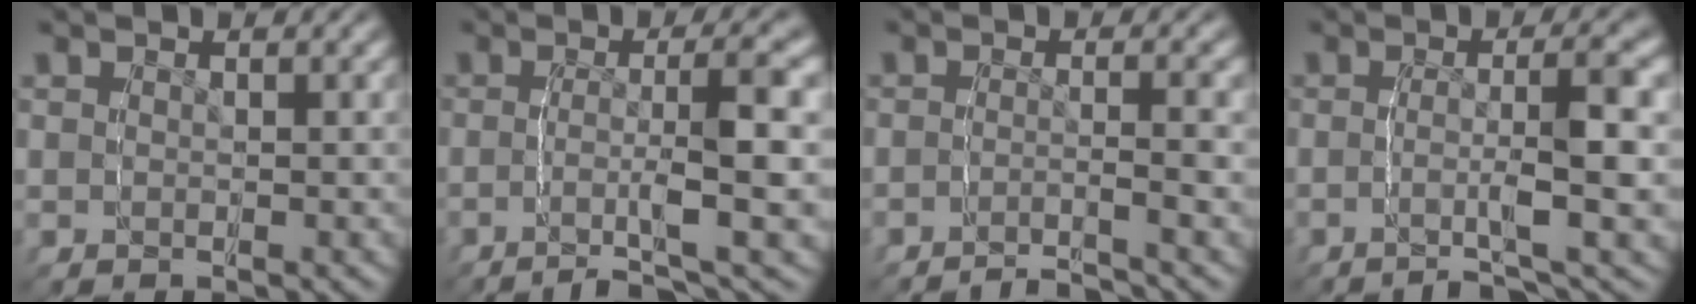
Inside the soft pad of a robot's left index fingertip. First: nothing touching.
{"total": 6.1, "force": [-3.4, 0.3, 5.0], "torque": [-0.079, -0.009, -0.055]}
{"total": 6.1, "force": [-5.9, 0.2, 1.4], "torque": [-0.019, -0.015, -0.096]}
{"total": 4.8, "force": [-2.4, 0.1, 4.1], "torque": [-0.066, -0.009, -0.043]}